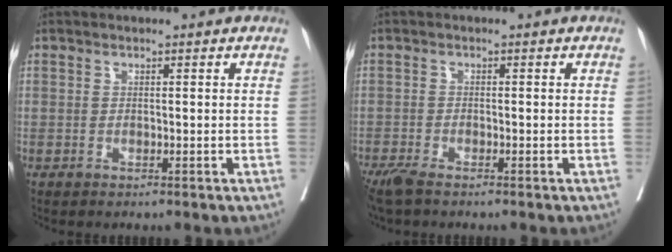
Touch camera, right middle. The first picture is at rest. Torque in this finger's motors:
{"motor_torque": [0.80, -0.74, 0.09, 0.04]}